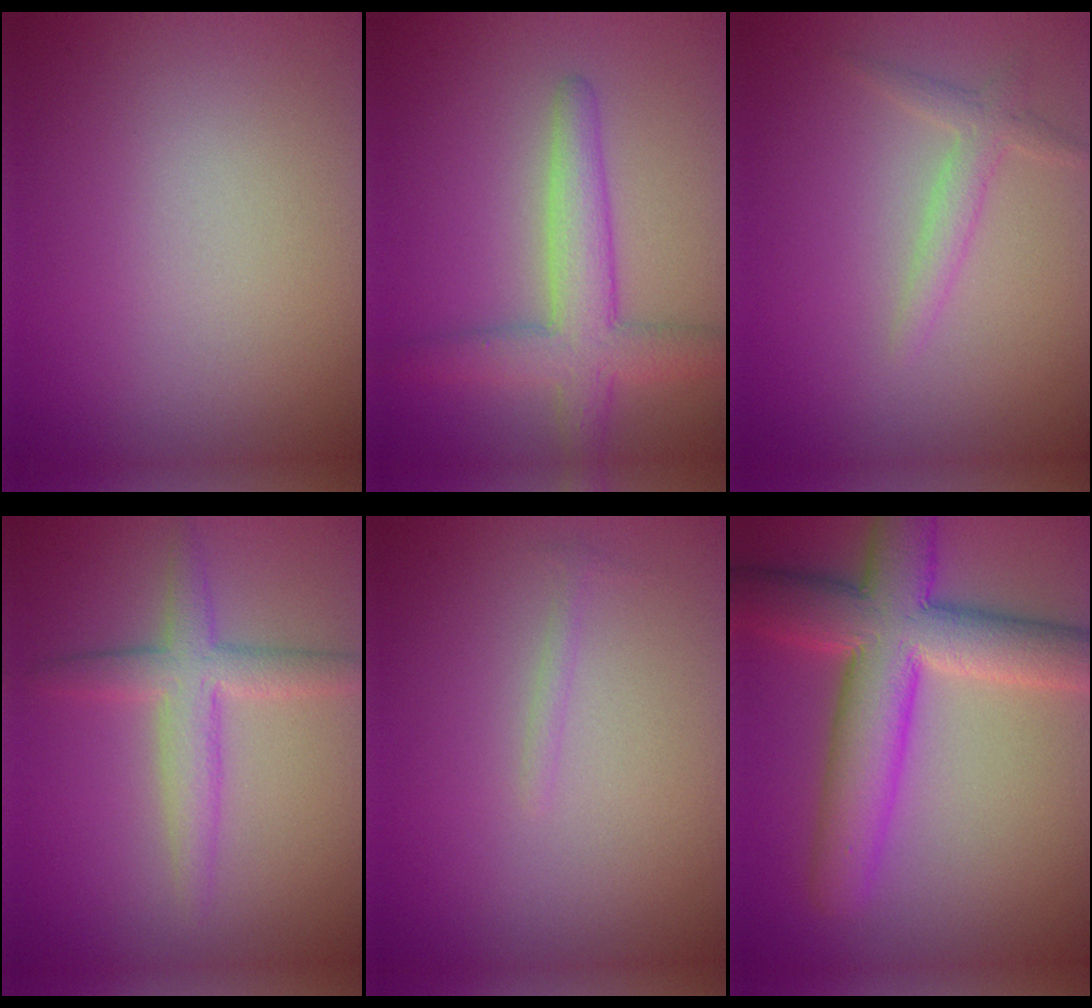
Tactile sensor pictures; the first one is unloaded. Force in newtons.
{"total": 4.7, "press": 4.7, "slide": 0.2}
{"total": 1.9, "press": 1.9, "slide": 0.1}
{"total": 3.7, "press": 3.7, "slide": 0.1}
{"total": 0.6, "press": 0.6, "slide": 0.1}
{"total": 9.9, "press": 9.9, "slide": 0.6}